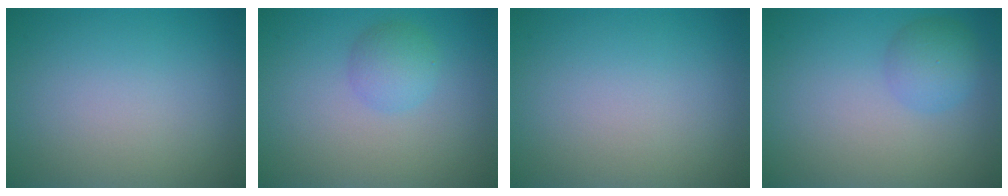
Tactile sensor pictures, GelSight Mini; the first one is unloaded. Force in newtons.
{"total": 2.1, "press": 2.1, "slide": 0.0}
{"total": 0.0}
{"total": 2.5, "press": 2.5, "slide": 0.1}